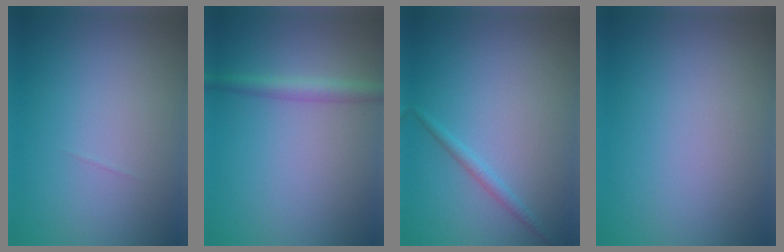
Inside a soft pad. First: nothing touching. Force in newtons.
{"total": 2.2, "press": 2.2, "slide": 0.1}
{"total": 1.2, "press": 1.2, "slide": 0.0}
{"total": 0.0}